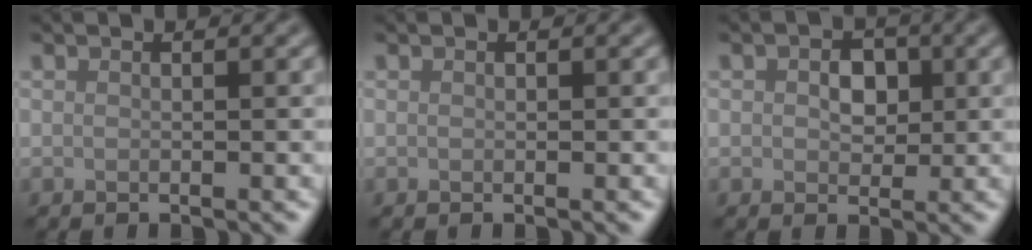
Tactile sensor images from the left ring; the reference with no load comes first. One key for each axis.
{"total": 0.0}
{"total": 2.6, "fx": 0.4, "fy": 1.9, "fz": 1.7, "tx": -0.030, "ty": 0.001, "tz": 0.001}